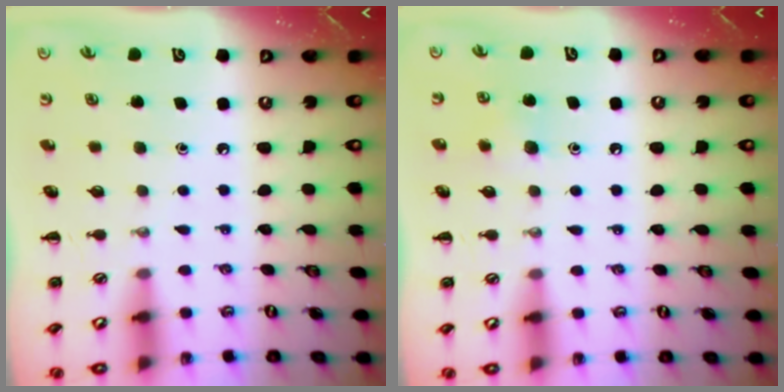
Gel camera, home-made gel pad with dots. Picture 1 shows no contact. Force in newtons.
{"total": 5.7, "press": 5.3, "slide": 2.0}